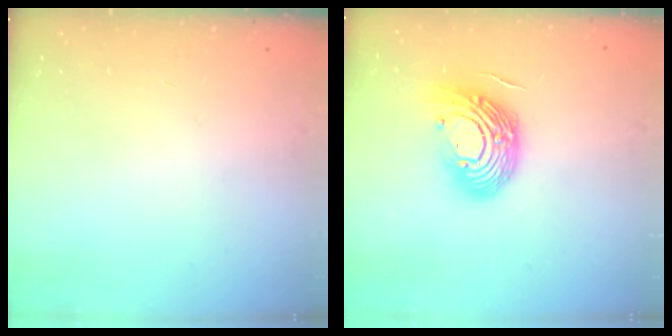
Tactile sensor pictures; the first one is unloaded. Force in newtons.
{"total": 15.4, "press": 15.3, "slide": 1.4}